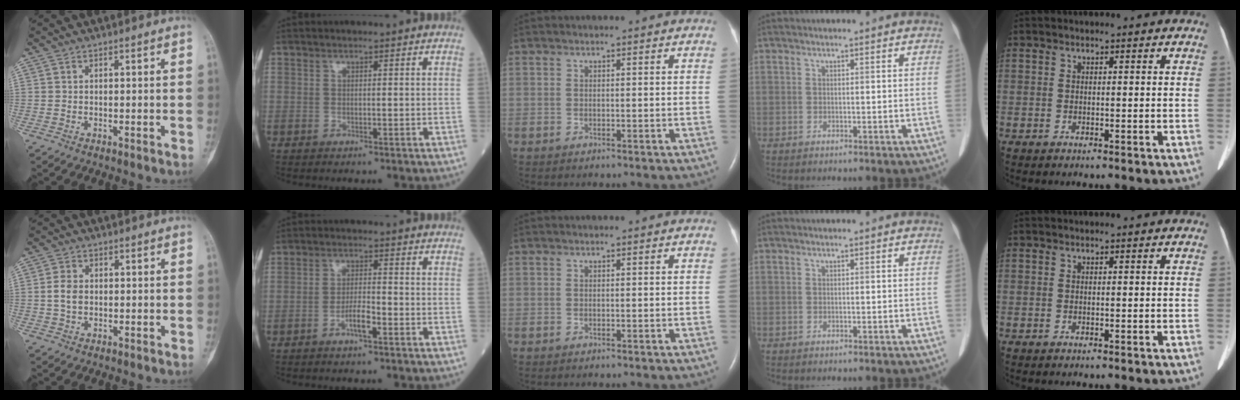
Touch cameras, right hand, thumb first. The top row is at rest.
{"thumb": {"total": 3.2, "force": [-0.1, 2.3, 2.3], "torque": [-0.043, 0.005, -0.004]}, "index": {"total": 3.4, "force": [-1.9, 0.5, 2.8], "torque": [-0.051, 0.003, -0.036]}}